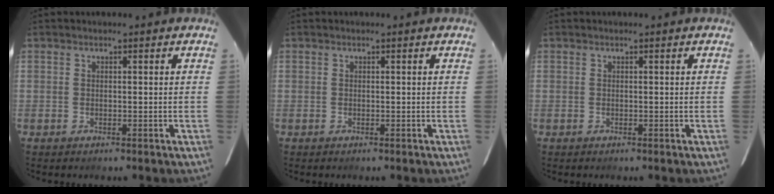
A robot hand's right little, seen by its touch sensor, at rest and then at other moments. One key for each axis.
{"total": 0.0}
{"total": 0.0}